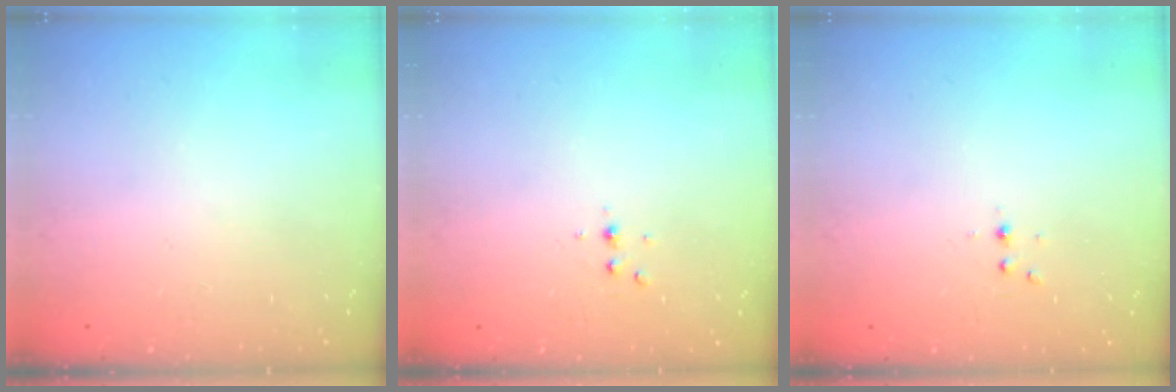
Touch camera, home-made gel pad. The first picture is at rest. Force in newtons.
{"total": 4.0, "press": 3.6, "slide": 1.8}
{"total": 3.0, "press": 2.6, "slide": 1.5}